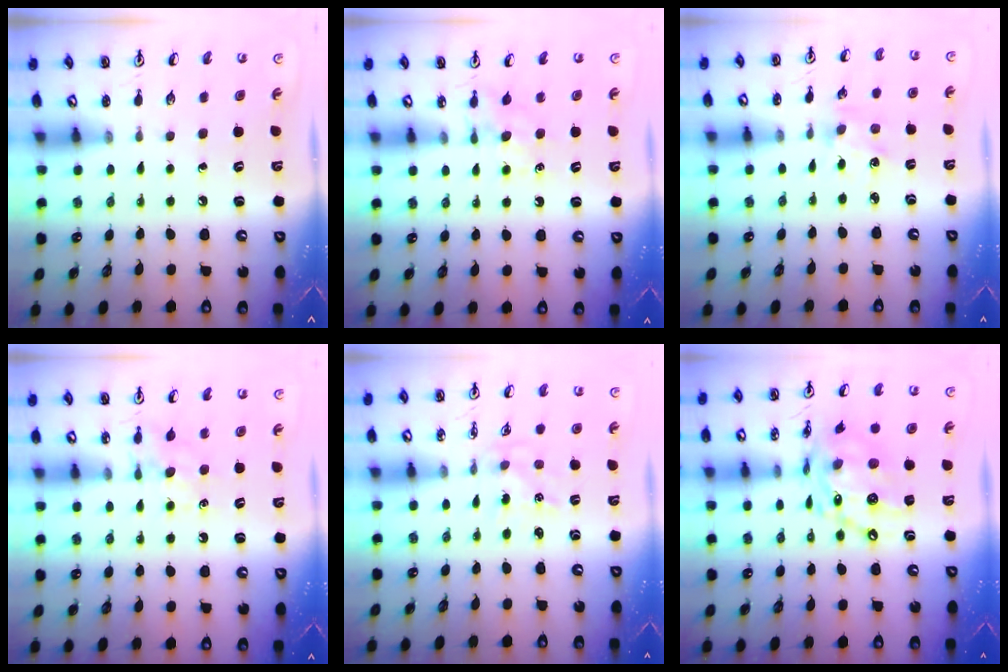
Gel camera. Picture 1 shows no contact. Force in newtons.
{"total": 6.2, "press": 6.2, "slide": 0.5}
{"total": 1.8, "press": 1.7, "slide": 0.4}
{"total": 6.2, "press": 6.2, "slide": 0.5}
{"total": 1.0, "press": 1.0, "slide": 0.2}
{"total": 15.7, "press": 15.7, "slide": 1.6}